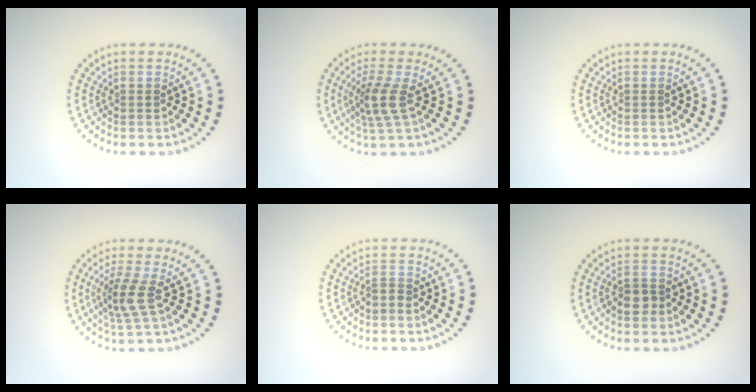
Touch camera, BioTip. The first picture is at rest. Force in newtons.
{"total": 2.8, "press": 2.1, "slide": 1.9}
{"total": 0.0}
{"total": 2.9, "press": 2.2, "slide": 1.9}
{"total": 0.8, "press": 0.5, "slide": 0.6}
{"total": 2.0, "press": 1.8, "slide": 0.9}